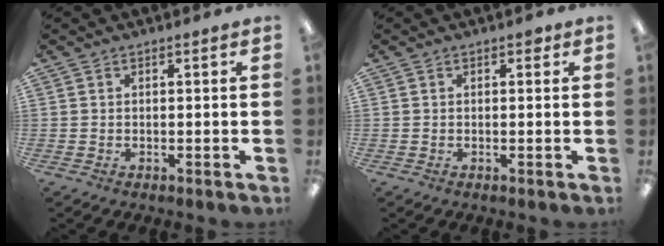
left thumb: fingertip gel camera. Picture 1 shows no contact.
{"total": 1.0, "force": [0.5, 0.6, 0.7], "torque": [-0.006, -0.001, 0.007]}